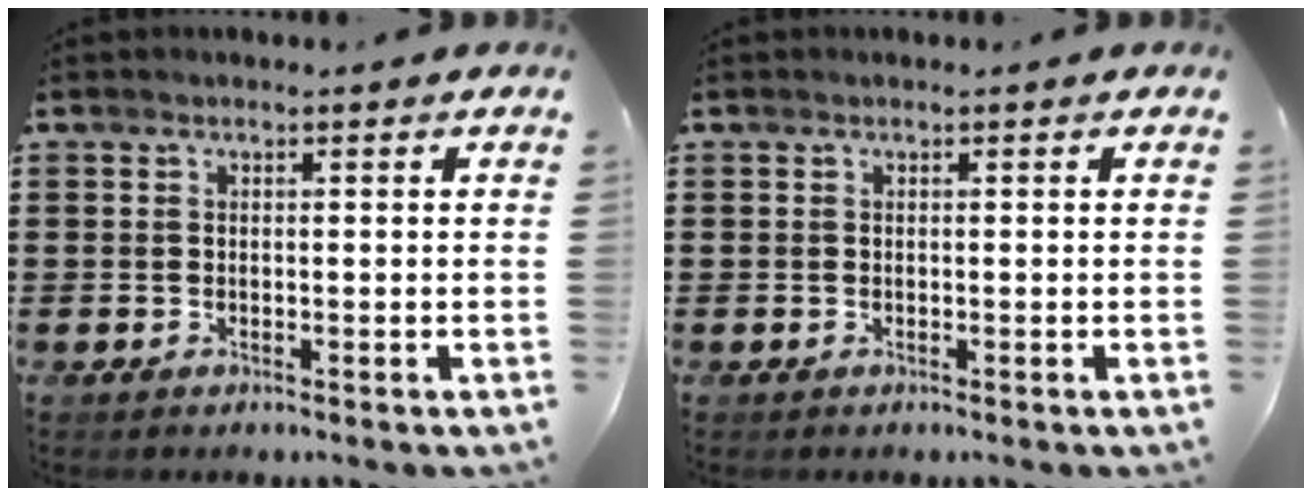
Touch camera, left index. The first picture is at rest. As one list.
[{"total": 0.0}]